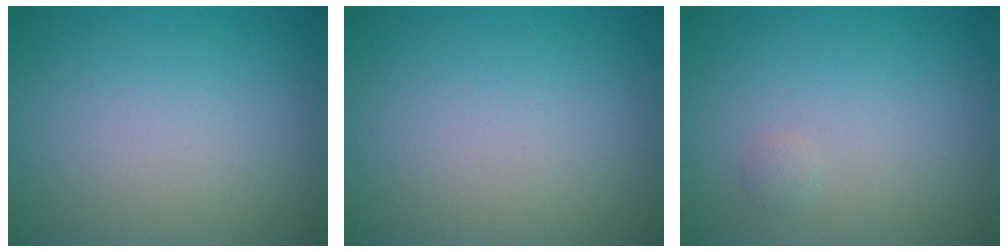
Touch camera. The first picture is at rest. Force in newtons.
{"total": 0.0}
{"total": 0.6, "press": 0.6, "slide": 0.1}